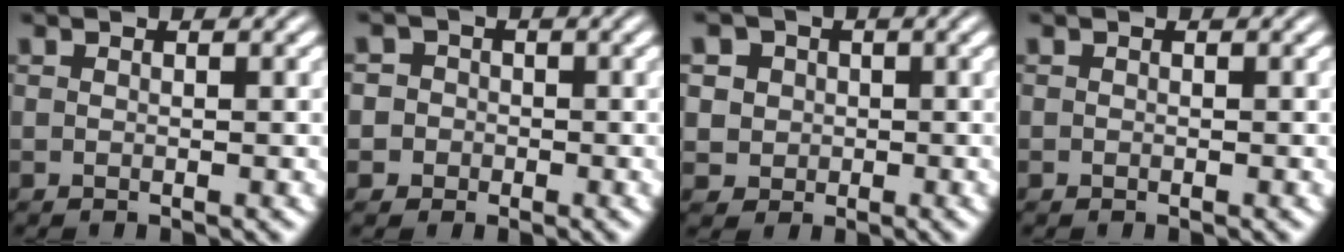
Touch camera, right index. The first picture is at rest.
{"total": 4.3, "force": [-1.0, 4.1, 0.6], "torque": [-0.016, -0.009, -0.025]}
{"total": 7.7, "force": [0.4, 7.1, 2.9], "torque": [-0.072, -0.025, 0.009]}
{"total": 0.6, "force": [-0.2, -0.5, -0.2], "torque": [0.007, -0.006, -0.001]}